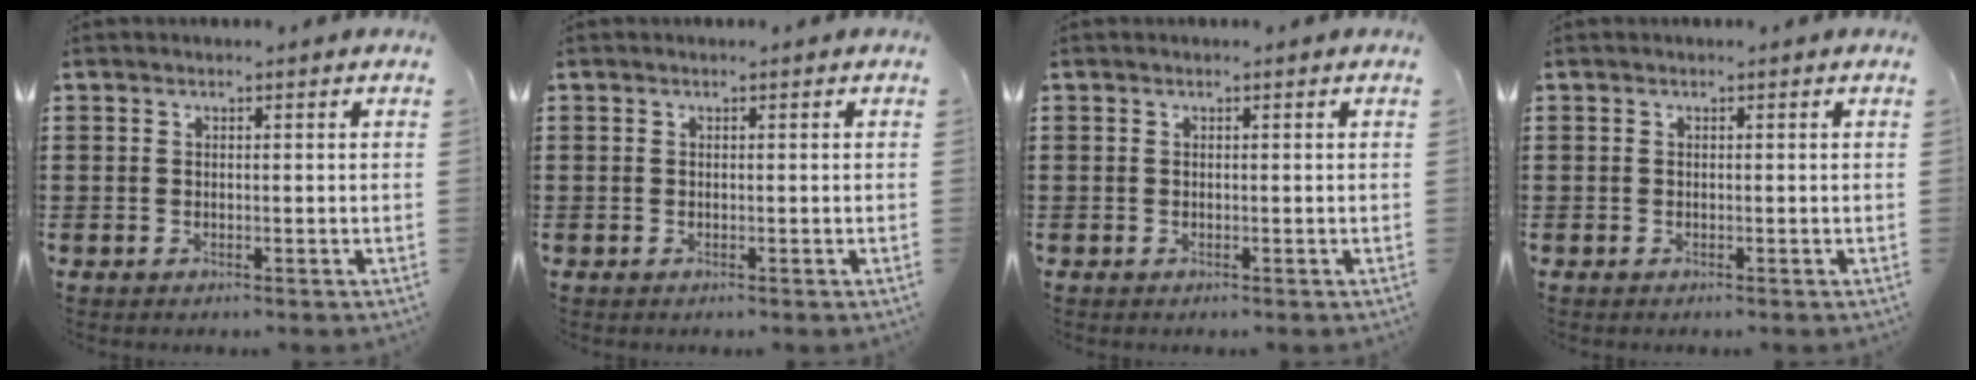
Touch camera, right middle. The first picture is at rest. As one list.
[{"total": 0.0}, {"total": 0.0}, {"total": 0.0}]